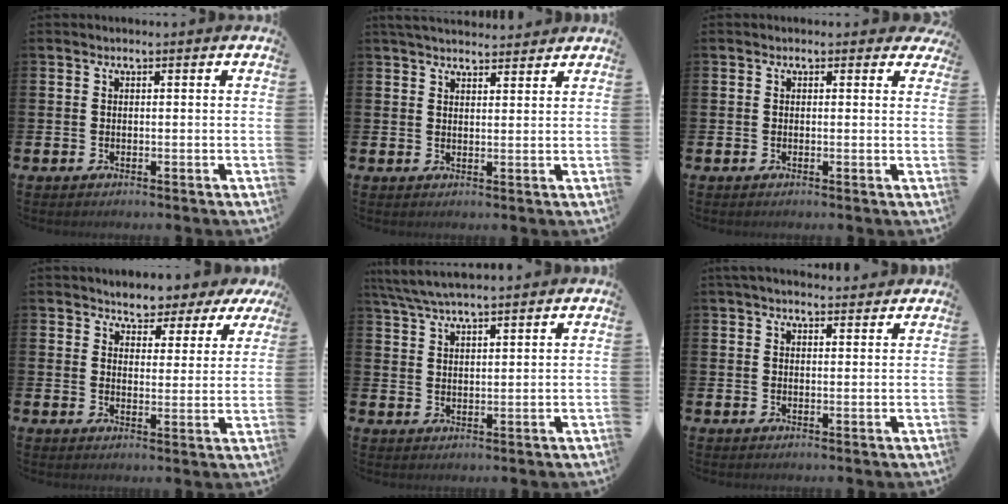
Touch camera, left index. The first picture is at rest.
{"total": 3.5, "force": [3.4, 0.6, 0.5], "torque": [-0.010, -0.015, 0.062]}
{"total": 0.7, "force": [0.3, 0.6, 0.3], "torque": [-0.003, 0.009, 0.002]}
{"total": 3.5, "force": [3.2, 1.3, -0.3], "torque": [-0.013, -0.025, 0.050]}
{"total": 5.5, "force": [5.1, 0.5, 1.9], "torque": [-0.058, -0.015, 0.096]}
{"total": 2.7, "force": [2.6, 0.5, 0.5], "torque": [-0.014, -0.008, 0.047]}